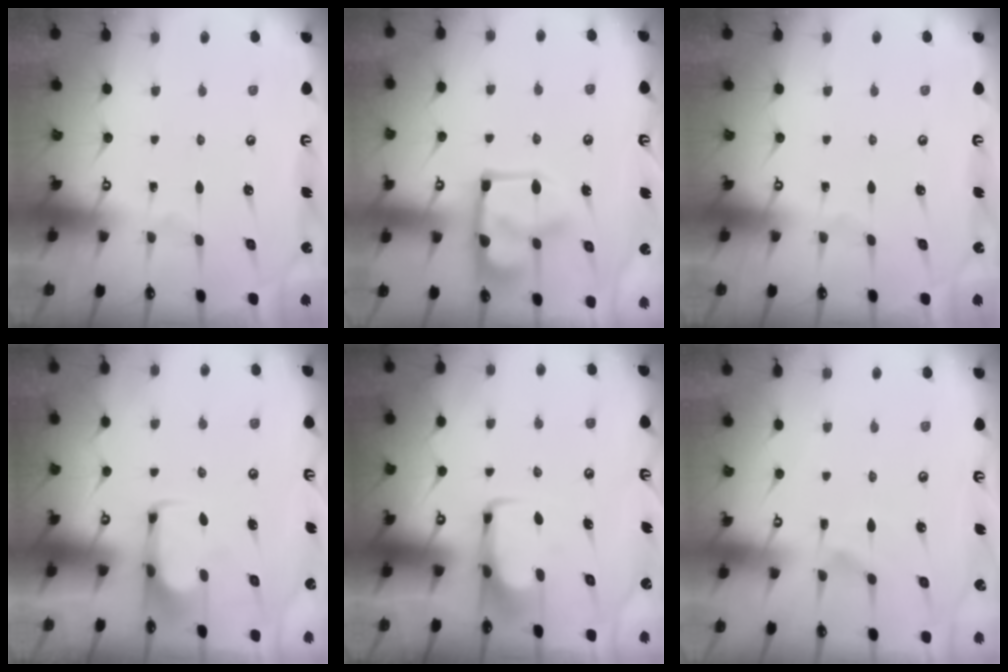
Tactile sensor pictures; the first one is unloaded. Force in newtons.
{"total": 10.5, "press": 10.4, "slide": 1.5}
{"total": 0.0}
{"total": 2.0, "press": 2.0, "slide": 0.3}
{"total": 4.4, "press": 4.4, "slide": 0.4}
{"total": 2.4, "press": 2.1, "slide": 1.2}